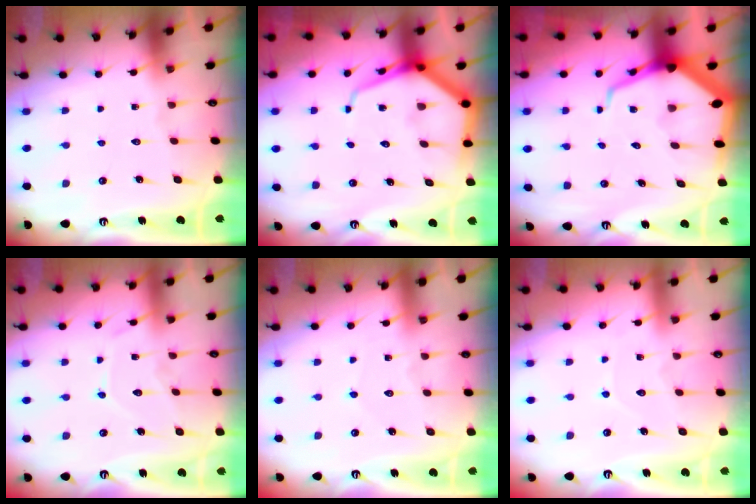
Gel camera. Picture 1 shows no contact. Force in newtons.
{"total": 9.5, "press": 9.5, "slide": 1.0}
{"total": 9.7, "press": 9.6, "slide": 1.2}
{"total": 9.0, "press": 9.0, "slide": 0.7}
{"total": 4.6, "press": 4.5, "slide": 0.6}
{"total": 4.0, "press": 4.0, "slide": 0.4}